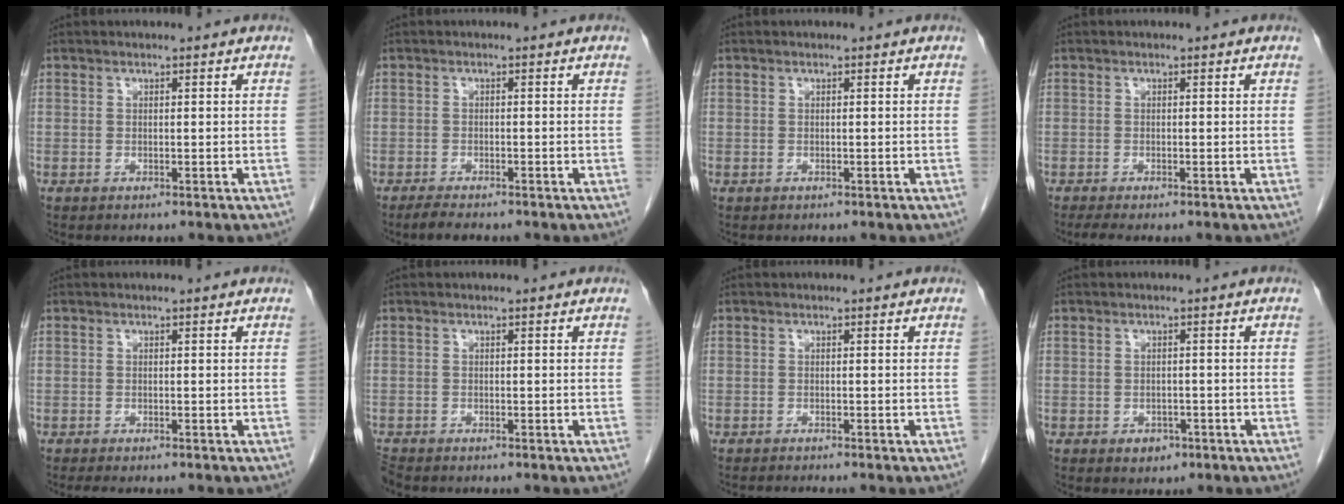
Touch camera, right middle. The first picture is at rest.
{"total": 2.4, "force": [-2.0, 0.4, 1.1], "torque": [-0.030, -0.007, -0.034]}
{"total": 0.0}
{"total": 2.2, "force": [-1.7, 0.1, 1.3], "torque": [-0.025, -0.008, -0.027]}
{"total": 2.9, "force": [-2.4, 0.4, 1.5], "torque": [-0.020, -0.007, -0.030]}
{"total": 1.4, "force": [-1.4, 0.3, 0.3], "torque": [-0.012, -0.006, -0.024]}
{"total": 1.7, "force": [-1.5, -0.4, 0.6], "torque": [-0.011, -0.003, -0.025]}
{"total": 2.1, "force": [-1.1, 1.5, 0.9], "torque": [-0.011, 0.004, -0.007]}